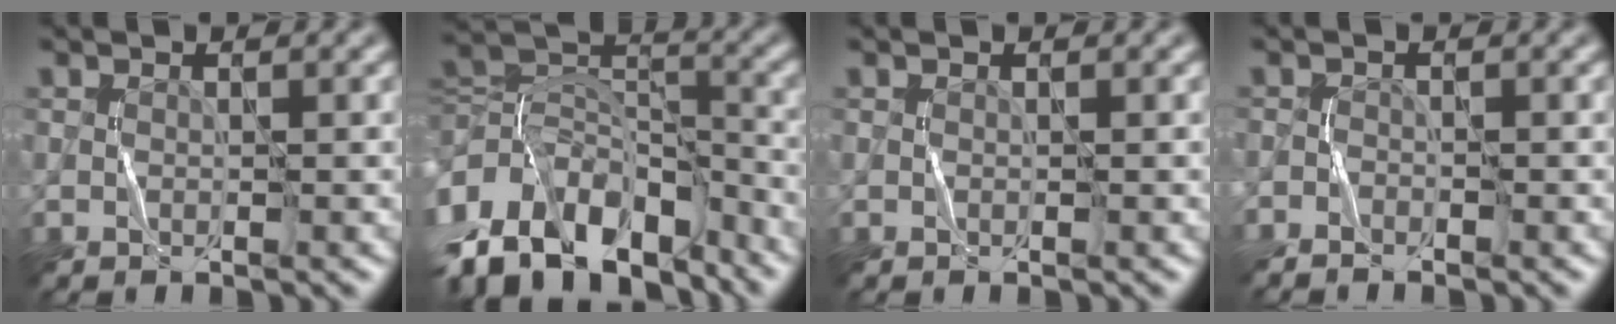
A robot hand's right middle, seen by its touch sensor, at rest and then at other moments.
{"total": 15.4, "force": [-9.4, 9.3, 7.9], "torque": [-0.171, 0.010, -0.148]}
{"total": 0.0}
{"total": 1.2, "force": [-1.2, 0.1, 0.2], "torque": [-0.007, 0.001, -0.026]}